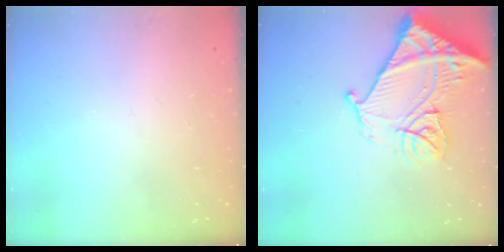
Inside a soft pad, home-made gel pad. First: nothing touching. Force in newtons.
{"total": 19.3, "press": 19.2, "slide": 2.2}